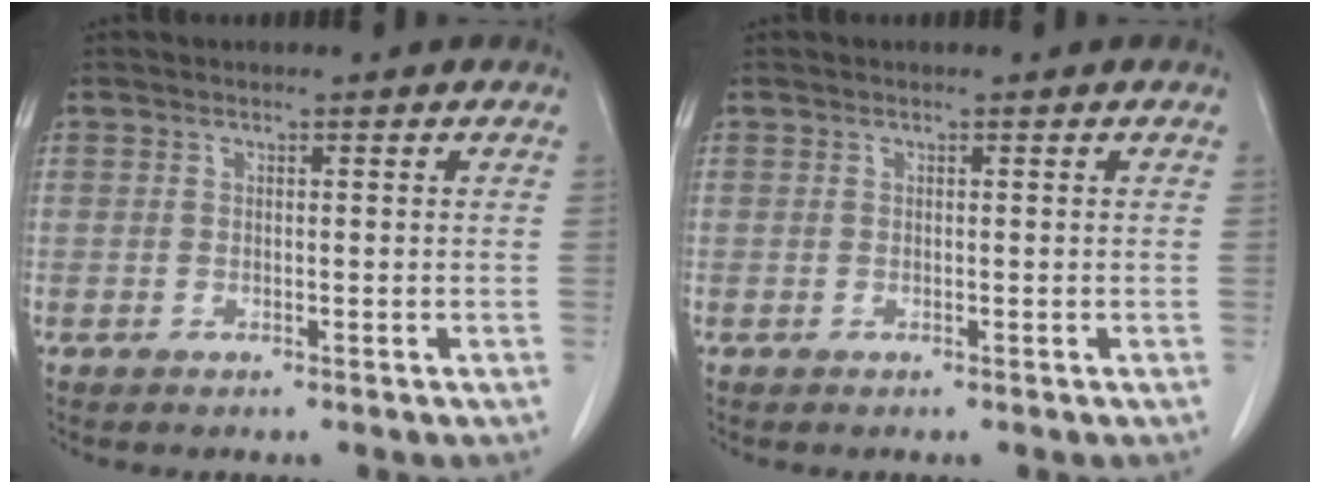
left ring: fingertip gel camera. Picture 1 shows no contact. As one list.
[{"total": 0.0}]